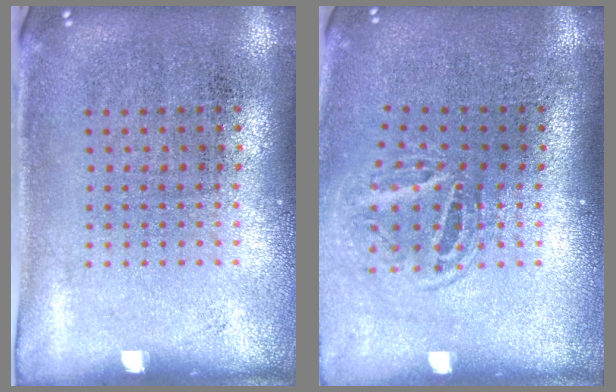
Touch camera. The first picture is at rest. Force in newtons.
{"total": 1.6, "press": 1.1, "slide": 1.2}